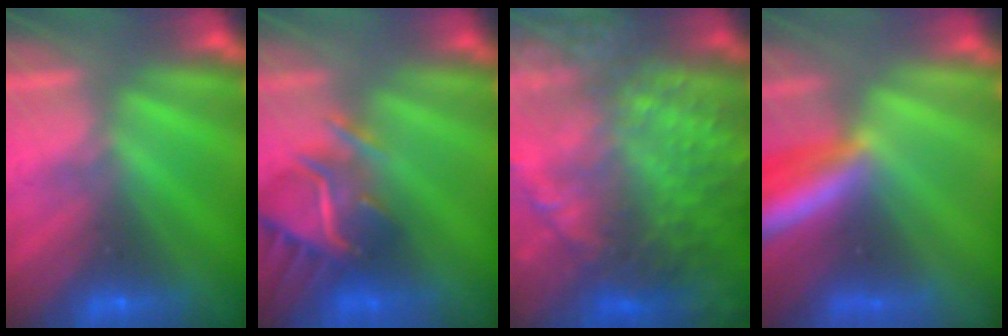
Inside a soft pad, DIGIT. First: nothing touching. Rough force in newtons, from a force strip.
{"total": 5.8}
{"total": 8.7}
{"total": 7.3}